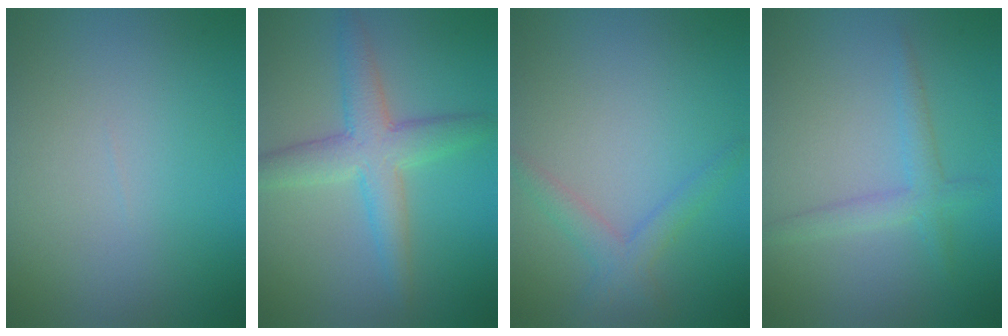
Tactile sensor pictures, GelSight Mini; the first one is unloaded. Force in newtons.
{"total": 5.1, "press": 5.1, "slide": 0.2}
{"total": 2.3, "press": 2.3, "slide": 0.1}
{"total": 2.3, "press": 2.3, "slide": 0.2}